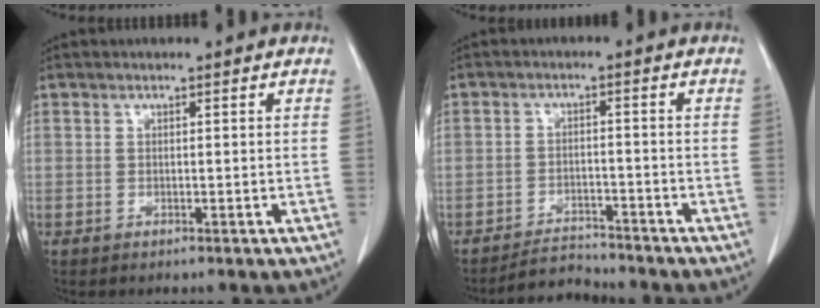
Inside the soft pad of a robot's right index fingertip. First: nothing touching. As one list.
[{"total": 3.9, "force": [-3.8, 0.6, -0.6], "torque": [0.006, -0.004, -0.062]}]